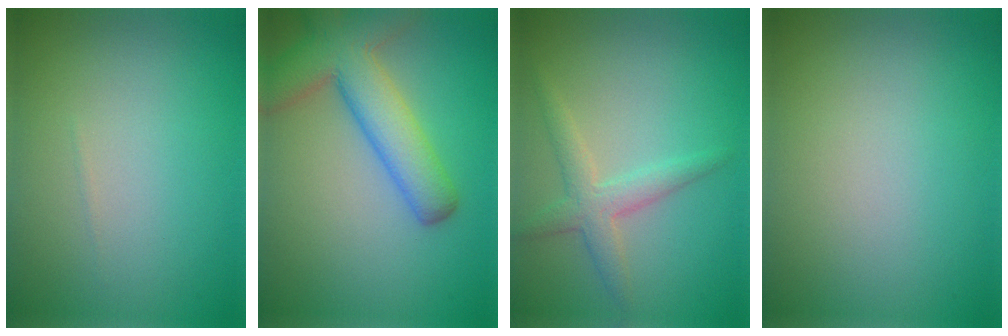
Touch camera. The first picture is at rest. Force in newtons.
{"total": 6.9, "press": 6.9, "slide": 0.4}
{"total": 2.7, "press": 2.7, "slide": 0.2}
{"total": 0.0}